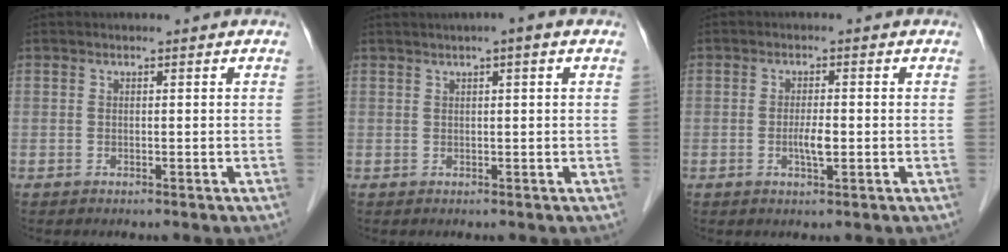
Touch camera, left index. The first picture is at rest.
{"total": 2.9, "force": [1.6, 0.0, 2.5], "torque": [-0.043, 0.009, 0.022]}
{"total": 2.7, "force": [-0.6, 0.5, 2.6], "torque": [-0.053, -0.003, -0.011]}